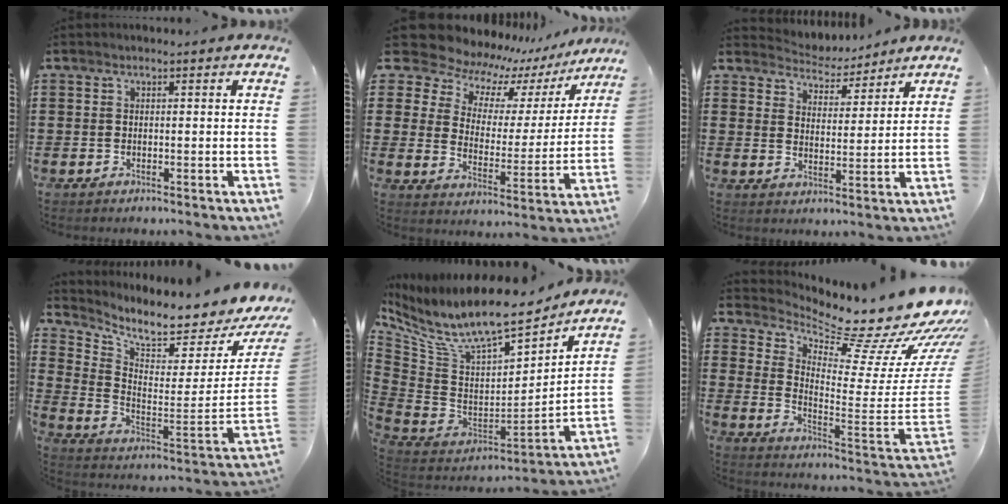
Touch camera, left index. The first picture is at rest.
{"total": 9.2, "force": [8.4, 3.5, 1.1], "torque": [-0.061, -0.064, 0.146]}
{"total": 4.7, "force": [4.6, 0.7, -0.1], "torque": [-0.021, -0.023, 0.080]}
{"total": 6.0, "force": [5.2, 0.3, 3.1], "torque": [-0.074, -0.066, 0.078]}
{"total": 11.4, "force": [9.2, 2.8, 6.1], "torque": [-0.159, -0.069, 0.161]}
{"total": 11.9, "force": [10.4, 1.8, 5.4], "torque": [-0.080, -0.104, 0.163]}